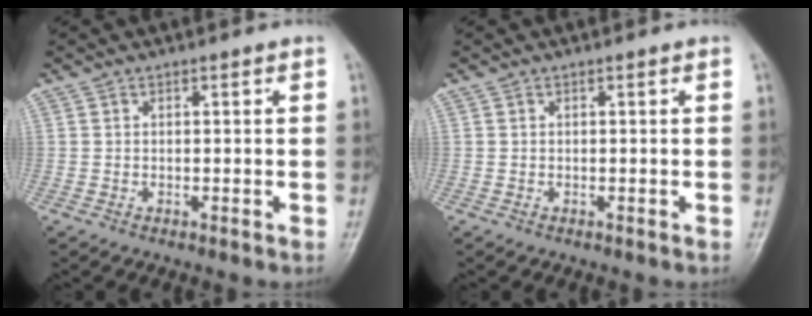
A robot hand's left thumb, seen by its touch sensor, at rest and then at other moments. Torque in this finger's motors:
{"motor_torque": [0.00, 0.00, 0.00, 0.00, 0.00]}